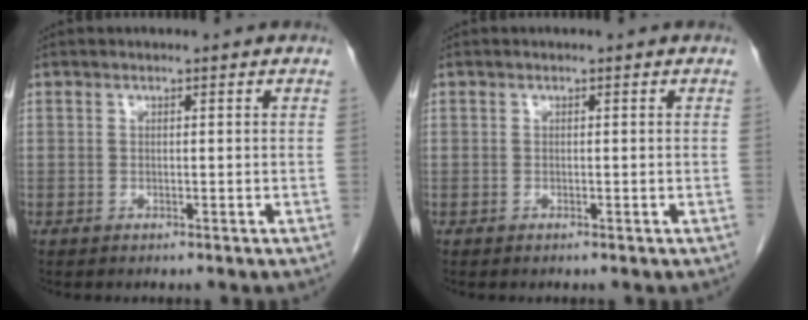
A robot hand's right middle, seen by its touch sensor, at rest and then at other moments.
{"total": 0.0}